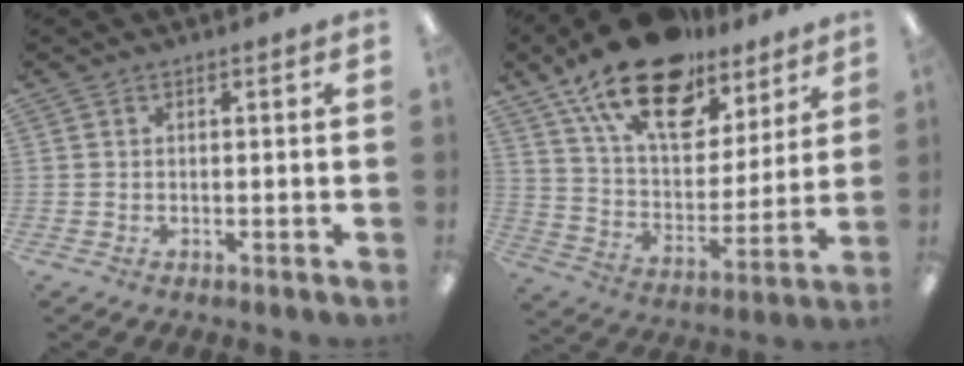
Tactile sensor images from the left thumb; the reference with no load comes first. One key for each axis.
{"total": 21.5, "fx": 14.6, "fy": 10.7, "fz": 11.6, "tx": -0.200, "ty": -0.082, "tz": 0.260}